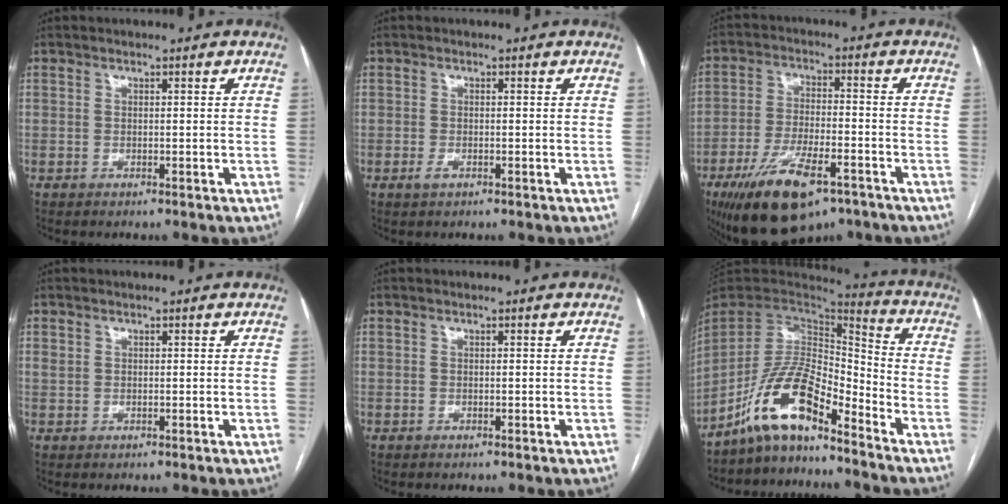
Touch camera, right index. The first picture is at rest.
{"total": 1.1, "force": [-0.5, 0.5, 0.8], "torque": [-0.014, 0.000, -0.003]}
{"total": 13.8, "force": [-8.4, 4.7, 9.9], "torque": [-0.185, -0.011, -0.135]}
{"total": 0.8, "force": [0.3, 0.7, 0.3], "torque": [-0.006, 0.008, 0.006]}
{"total": 0.0}
{"total": 12.2, "force": [-9.0, 3.1, 7.6], "torque": [-0.150, 0.024, -0.166]}